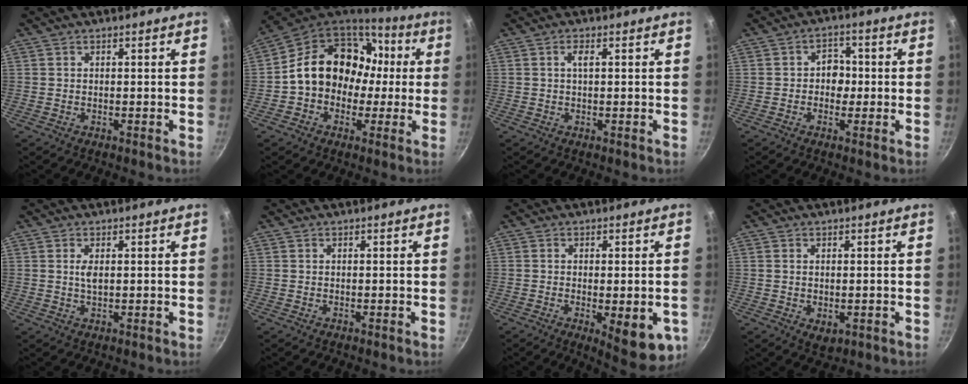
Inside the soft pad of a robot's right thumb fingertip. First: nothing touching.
{"total": 18.8, "force": [0.9, 15.3, 11.0], "torque": [-0.142, 0.060, 0.009]}
{"total": 1.8, "force": [0.3, 0.5, 1.7], "torque": [-0.036, 0.003, 0.004]}
{"total": 4.6, "force": [-0.3, 3.8, 2.6], "torque": [0.000, 0.008, -0.012]}
{"total": 2.1, "force": [0.5, 1.0, 1.8], "torque": [-0.034, -0.001, 0.010]}
{"total": 0.0}
{"total": 11.1, "force": [-3.2, 3.7, 9.9], "torque": [-0.110, -0.006, -0.033]}
{"total": 3.3, "force": [-0.4, 2.1, 2.5], "torque": [-0.037, -0.011, -0.003]}